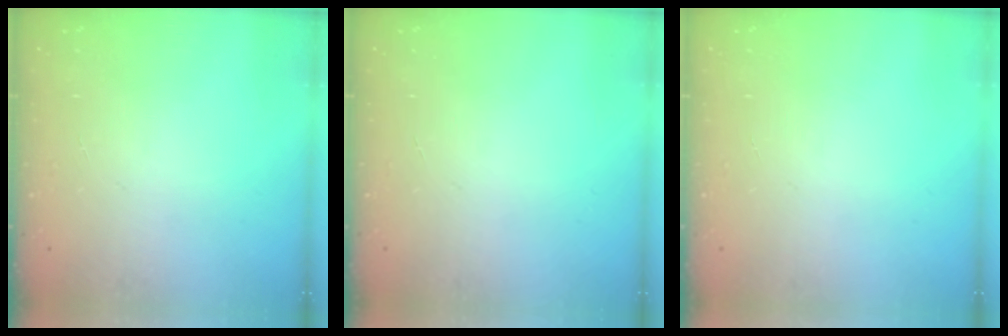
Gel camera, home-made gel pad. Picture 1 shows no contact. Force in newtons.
{"total": 0.0}
{"total": 0.0}